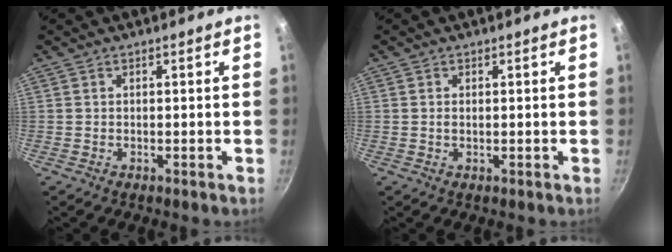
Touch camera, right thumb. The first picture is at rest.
{"total": 0.6, "force": [0.2, 0.3, 0.4], "torque": [-0.009, -0.001, 0.003]}